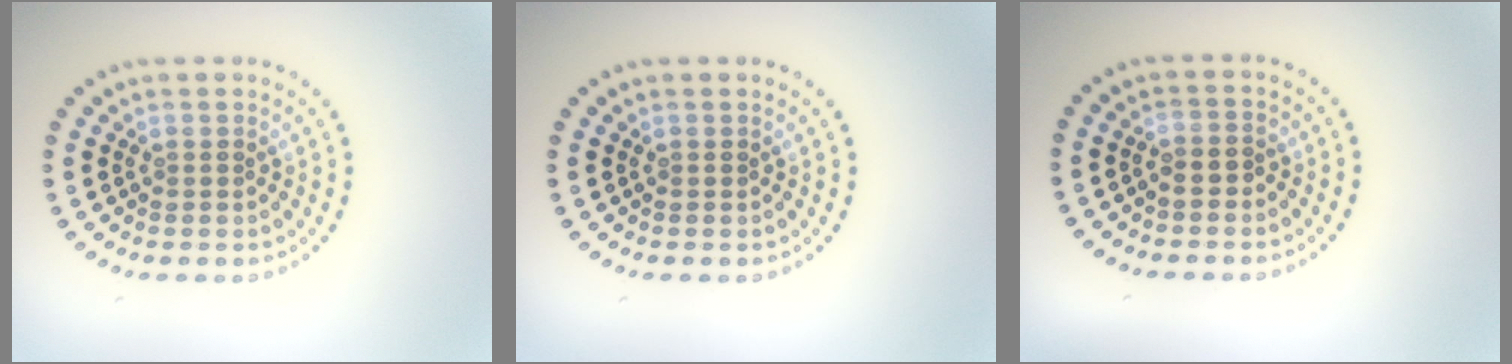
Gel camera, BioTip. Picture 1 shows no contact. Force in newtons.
{"total": 0.0}
{"total": 0.9, "press": 0.8, "slide": 0.5}